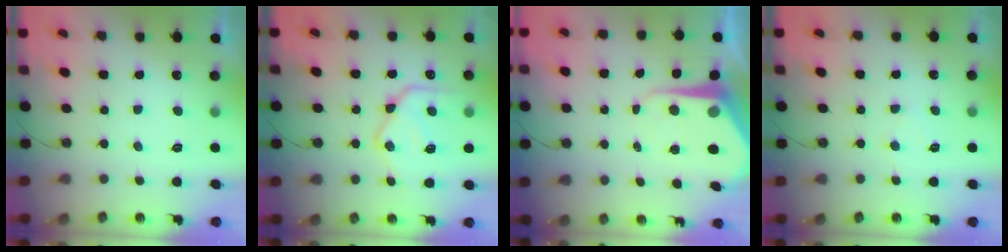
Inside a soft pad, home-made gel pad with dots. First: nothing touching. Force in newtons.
{"total": 17.9, "press": 17.8, "slide": 2.1}
{"total": 8.3, "press": 8.3, "slide": 0.8}
{"total": 4.6, "press": 4.6, "slide": 0.6}